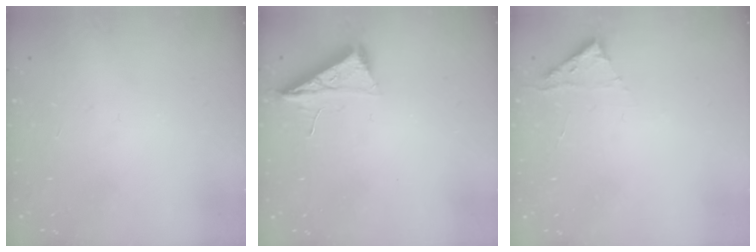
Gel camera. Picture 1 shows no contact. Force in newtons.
{"total": 7.0, "press": 6.9, "slide": 0.8}
{"total": 2.8, "press": 2.8, "slide": 0.3}